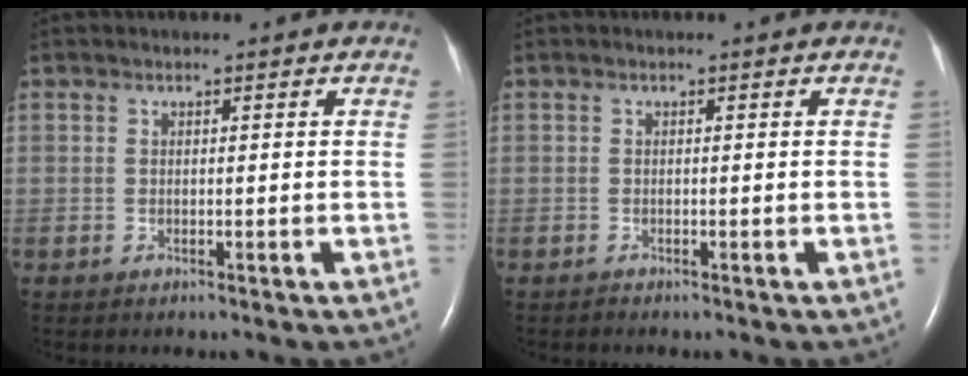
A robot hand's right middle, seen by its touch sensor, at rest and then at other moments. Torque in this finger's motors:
{"motor_torque": [-0.01, 0.00, 0.01, -0.01]}